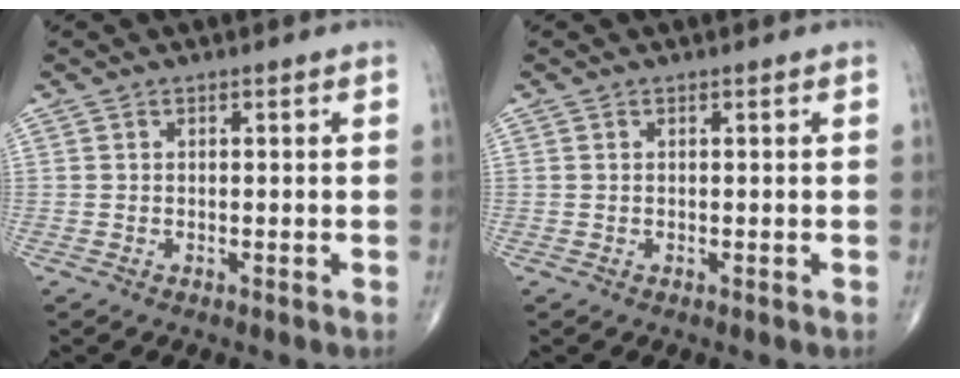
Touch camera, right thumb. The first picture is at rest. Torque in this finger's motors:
{"motor_torque": [0.18, 0.04, -0.19, -0.26, -0.01]}